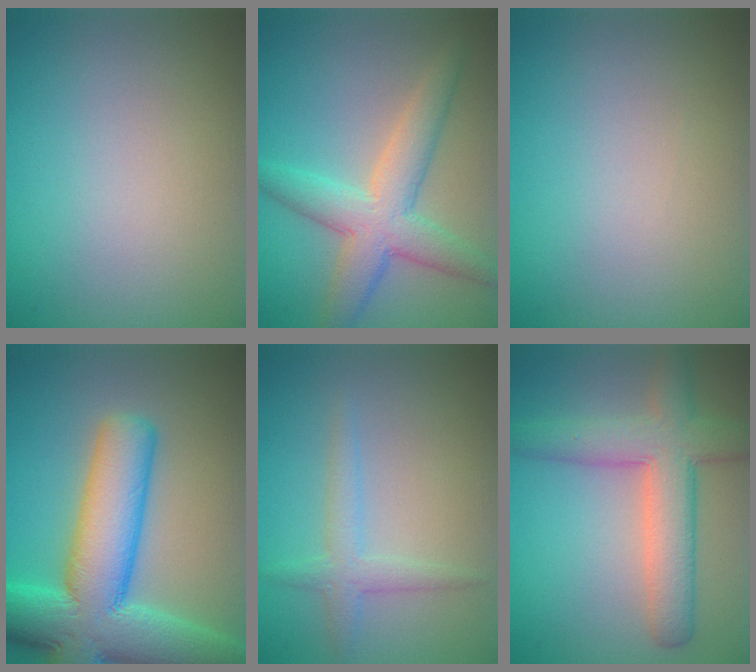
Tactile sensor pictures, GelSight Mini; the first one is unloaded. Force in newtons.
{"total": 5.7, "press": 5.7, "slide": 0.4}
{"total": 0.0}
{"total": 12.3, "press": 12.3, "slide": 0.6}
{"total": 2.1, "press": 2.1, "slide": 0.1}
{"total": 6.2, "press": 6.2, "slide": 0.2}